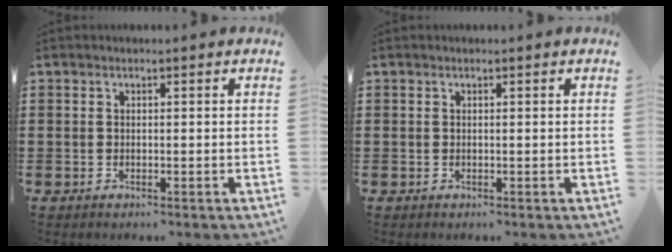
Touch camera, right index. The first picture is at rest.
{"total": 0.0}